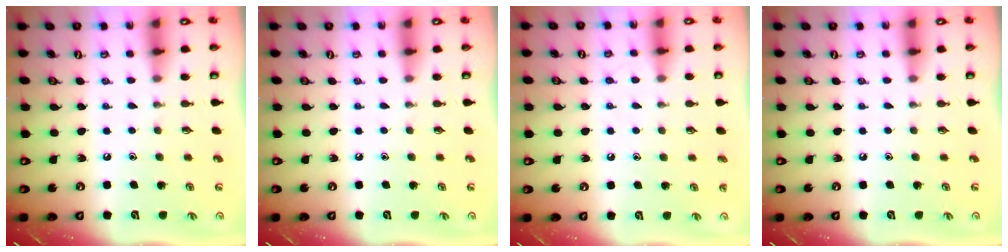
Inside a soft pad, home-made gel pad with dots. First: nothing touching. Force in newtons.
{"total": 0.0}
{"total": 4.1, "press": 4.1, "slide": 0.4}
{"total": 0.0}